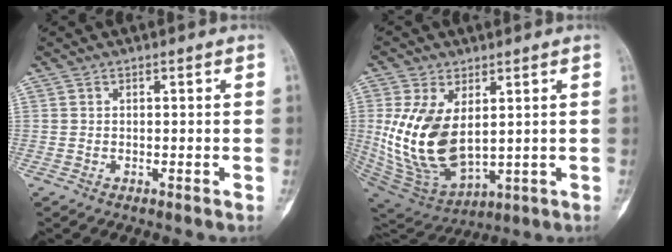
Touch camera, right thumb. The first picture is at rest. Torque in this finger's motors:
{"motor_torque": [2.16, 2.19, 1.45, -0.64, 0.46]}